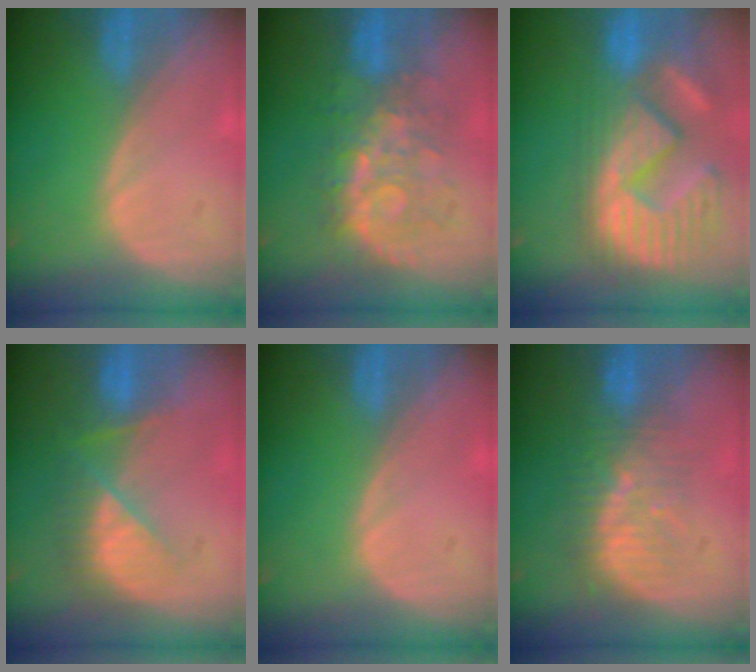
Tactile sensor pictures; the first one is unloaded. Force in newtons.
{"total": 8.3, "press": 8.3, "slide": 0.9}
{"total": 14.2, "press": 12.1, "slide": 7.5}
{"total": 7.6, "press": 6.9, "slide": 3.1}
{"total": 0.0}
{"total": 8.3, "press": 7.7, "slide": 3.1}